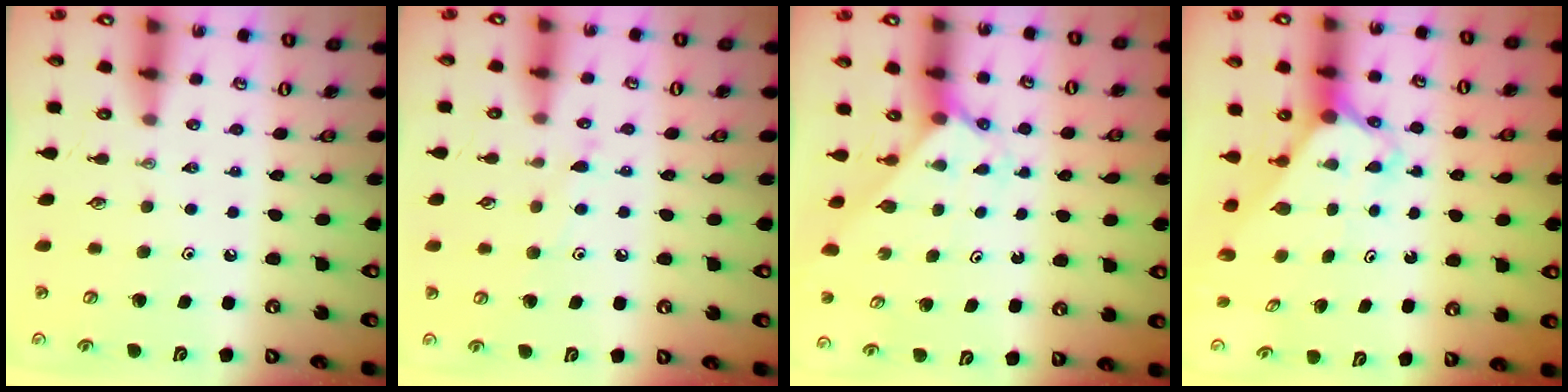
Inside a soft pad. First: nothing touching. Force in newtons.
{"total": 7.6, "press": 7.6, "slide": 0.6}
{"total": 2.2, "press": 2.2, "slide": 0.2}
{"total": 2.5, "press": 2.5, "slide": 0.2}